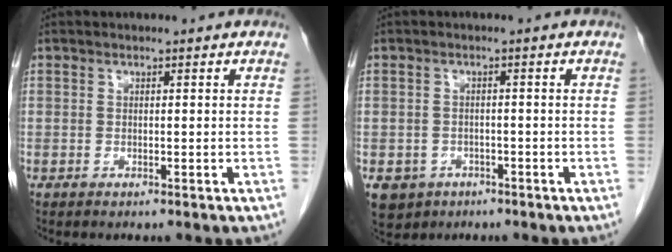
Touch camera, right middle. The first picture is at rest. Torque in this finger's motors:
{"motor_torque": [0.57, -0.40, 0.20, 0.02]}